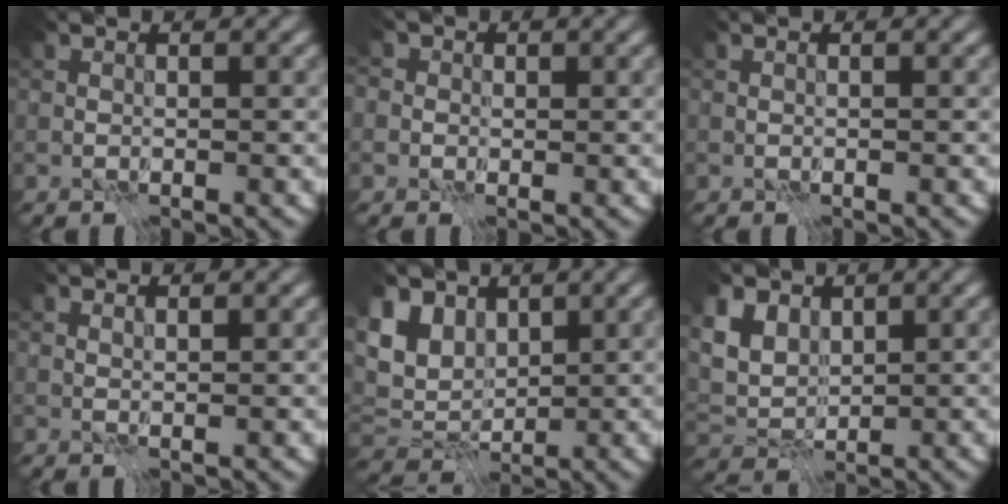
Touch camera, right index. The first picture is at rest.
{"total": 3.0, "force": [1.0, 2.6, 1.1], "torque": [0.001, 0.020, -0.008]}
{"total": 0.0}
{"total": 0.6, "force": [0.5, -0.3, 0.1], "torque": [-0.005, -0.002, 0.012]}
{"total": 5.2, "force": [2.5, 3.6, 2.9], "torque": [-0.072, 0.004, 0.043]}
{"total": 4.2, "force": [2.3, 2.7, 2.1], "torque": [-0.066, 0.003, 0.045]}